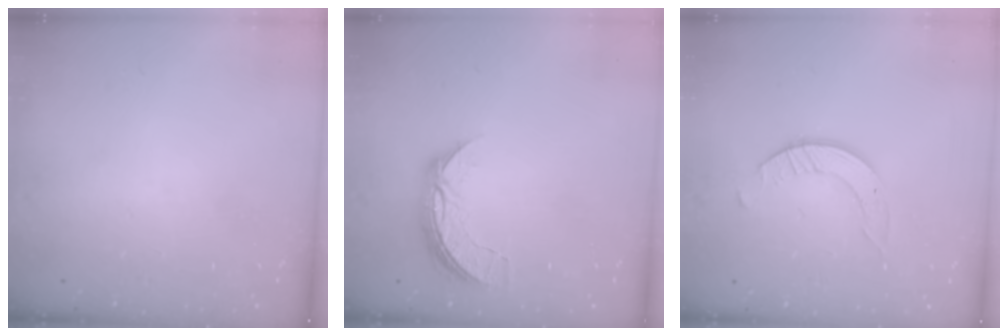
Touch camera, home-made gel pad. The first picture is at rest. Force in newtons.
{"total": 7.2, "press": 7.2, "slide": 0.6}
{"total": 2.4, "press": 2.4, "slide": 0.3}